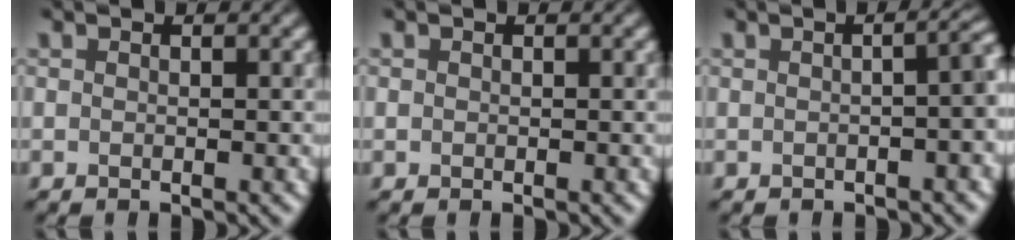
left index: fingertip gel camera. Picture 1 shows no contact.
{"total": 0.0}
{"total": 5.4, "force": [-0.5, 2.5, 4.8], "torque": [-0.018, 0.008, -0.003]}